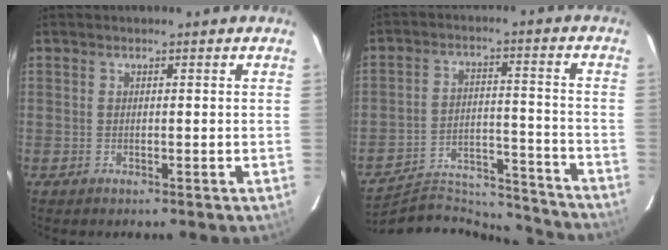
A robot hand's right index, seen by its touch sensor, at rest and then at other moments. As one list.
[{"total": 20.3, "force": [-19.5, 4.8, 3.4], "torque": [-0.070, 0.035, -0.270]}]